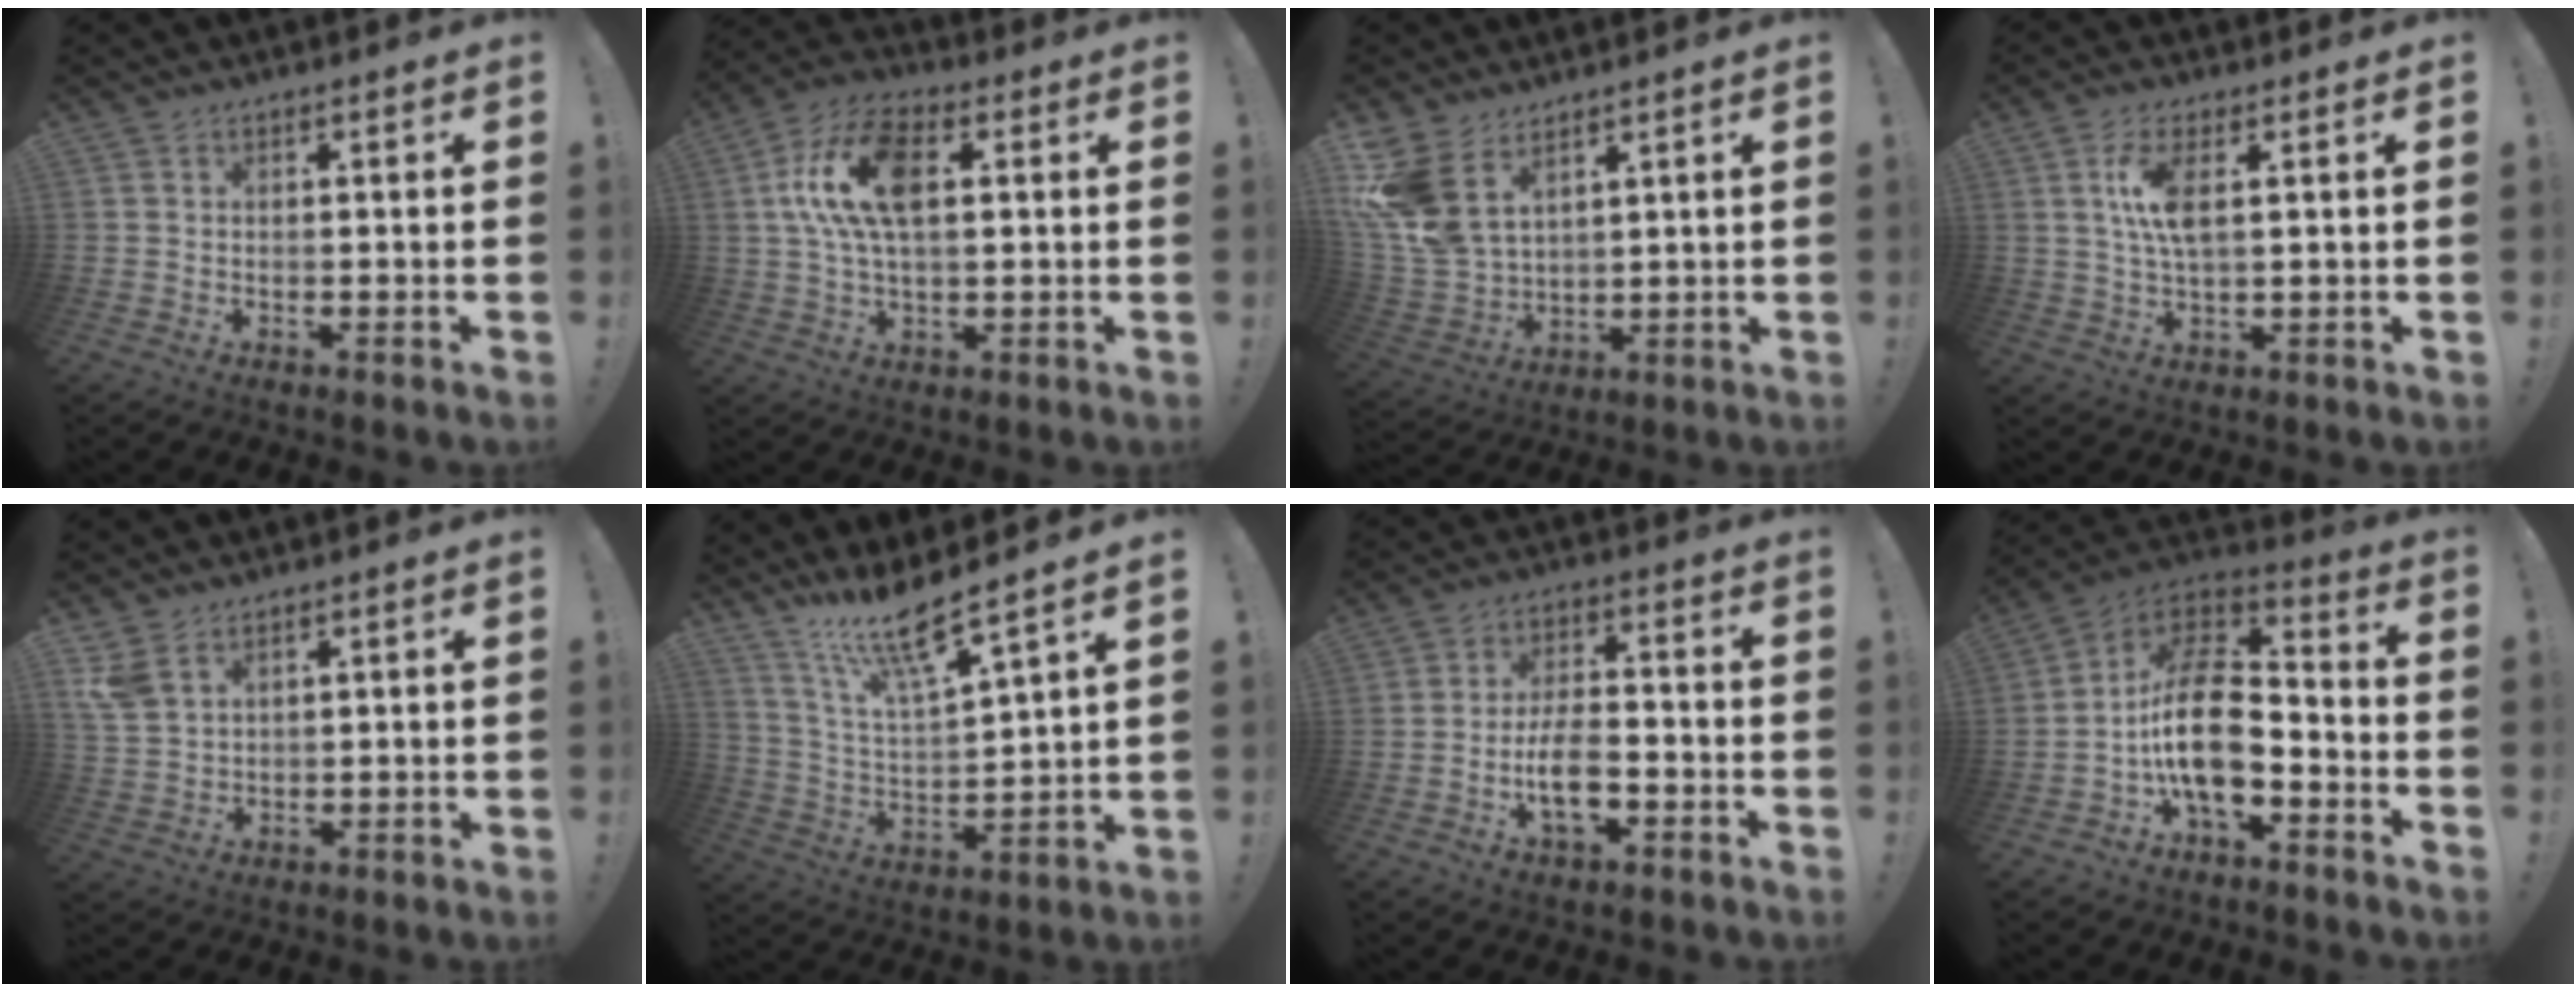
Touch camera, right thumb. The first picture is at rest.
{"total": 15.2, "force": [3.1, 8.2, 12.4], "torque": [-0.224, 0.007, 0.056]}
{"total": 12.7, "force": [6.8, 7.9, 7.4], "torque": [-0.160, -0.043, 0.132]}
{"total": 8.4, "force": [2.2, 2.9, 7.6], "torque": [-0.143, -0.008, 0.032]}
{"total": 6.0, "force": [3.8, 3.3, 3.2], "torque": [-0.070, -0.013, 0.076]}
{"total": 12.8, "force": [10.5, 0.8, 7.3], "torque": [-0.142, -0.073, 0.174]}
{"total": 10.1, "force": [-3.1, 5.1, 8.1], "torque": [-0.149, 0.010, -0.055]}
{"total": 18.3, "force": [-3.3, 10.4, 14.7], "torque": [-0.275, 0.028, -0.048]}